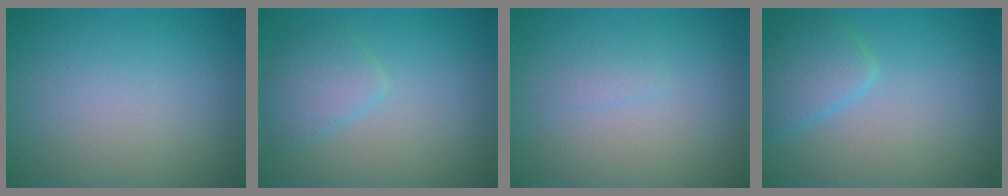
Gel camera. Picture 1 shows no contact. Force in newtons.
{"total": 2.4, "press": 2.4, "slide": 0.1}
{"total": 0.7, "press": 0.7, "slide": 0.0}
{"total": 2.8, "press": 2.8, "slide": 0.1}